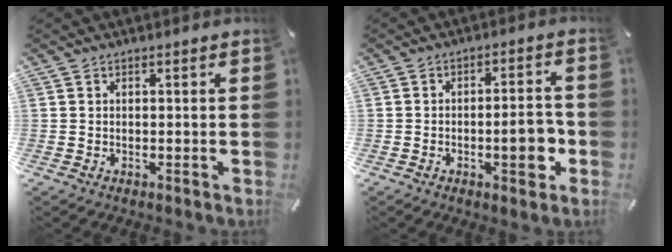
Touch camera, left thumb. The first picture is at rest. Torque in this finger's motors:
{"motor_torque": [-0.12, 0.23, -0.14, 0.09, 0.04]}